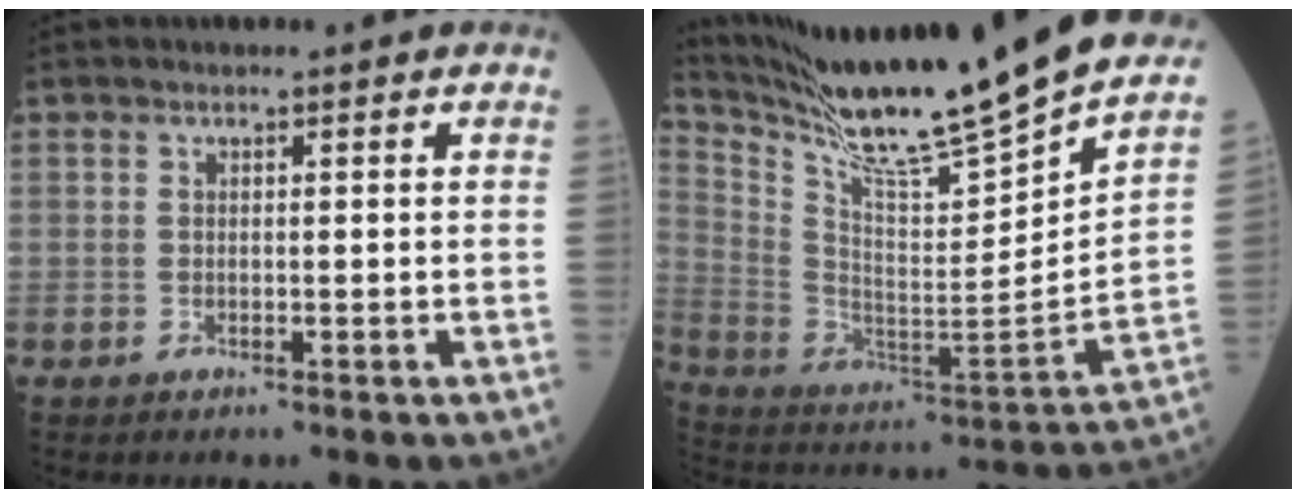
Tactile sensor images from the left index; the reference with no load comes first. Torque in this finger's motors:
{"motor_torque": [0.45, -1.69, 0.20, 0.08]}